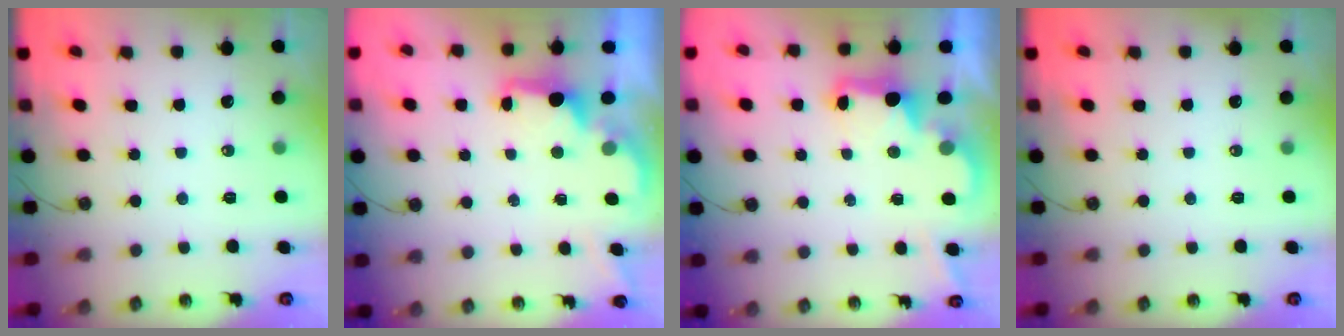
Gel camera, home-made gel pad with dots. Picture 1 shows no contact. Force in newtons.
{"total": 2.1, "press": 1.9, "slide": 0.8}
{"total": 3.0, "press": 2.9, "slide": 0.6}
{"total": 0.0}